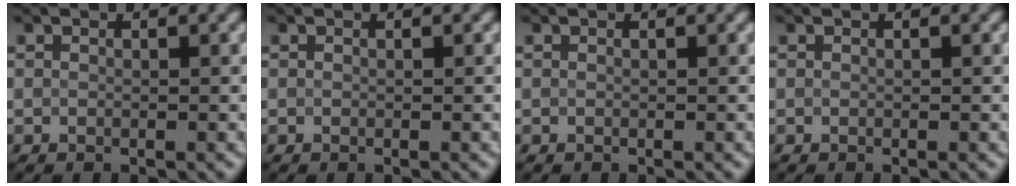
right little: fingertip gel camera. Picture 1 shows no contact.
{"total": 0.0}
{"total": 0.0}
{"total": 0.0}